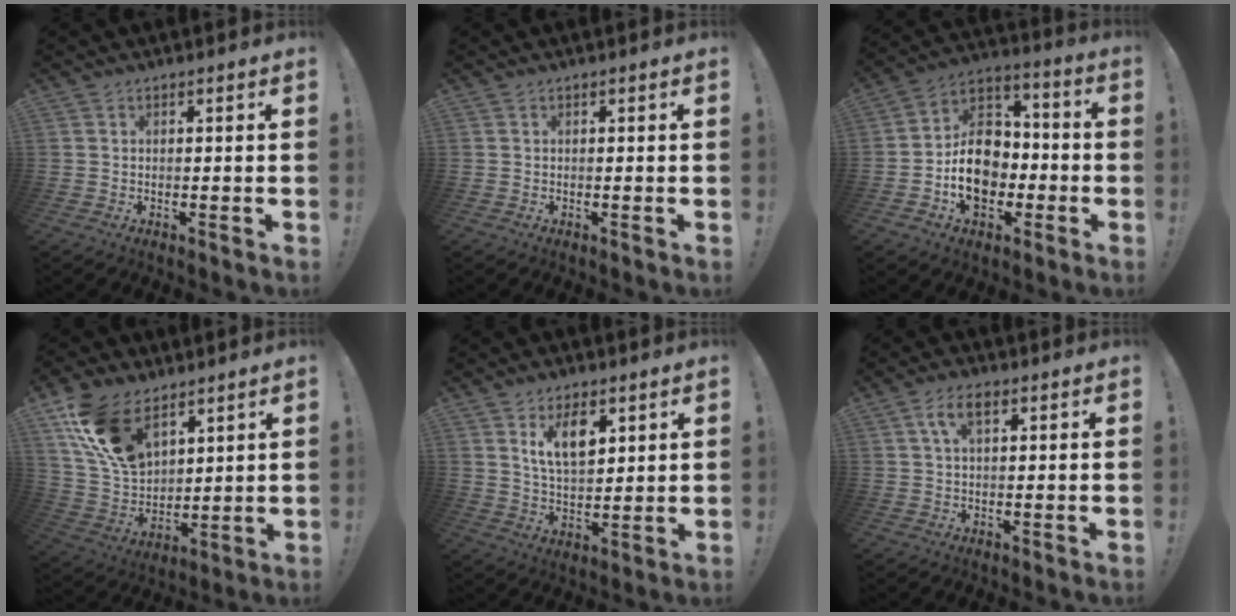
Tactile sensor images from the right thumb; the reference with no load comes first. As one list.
[{"total": 0.0}, {"total": 16.1, "force": [-3.7, 12.4, 9.6], "torque": [-0.163, 0.030, -0.058]}, {"total": 17.6, "force": [10.4, 10.3, 9.8], "torque": [-0.198, -0.055, 0.202]}, {"total": 10.4, "force": [5.7, 5.4, 6.8], "torque": [-0.112, -0.023, 0.105]}, {"total": 6.0, "force": [2.4, 2.8, 4.7], "torque": [-0.090, 0.008, 0.044]}]